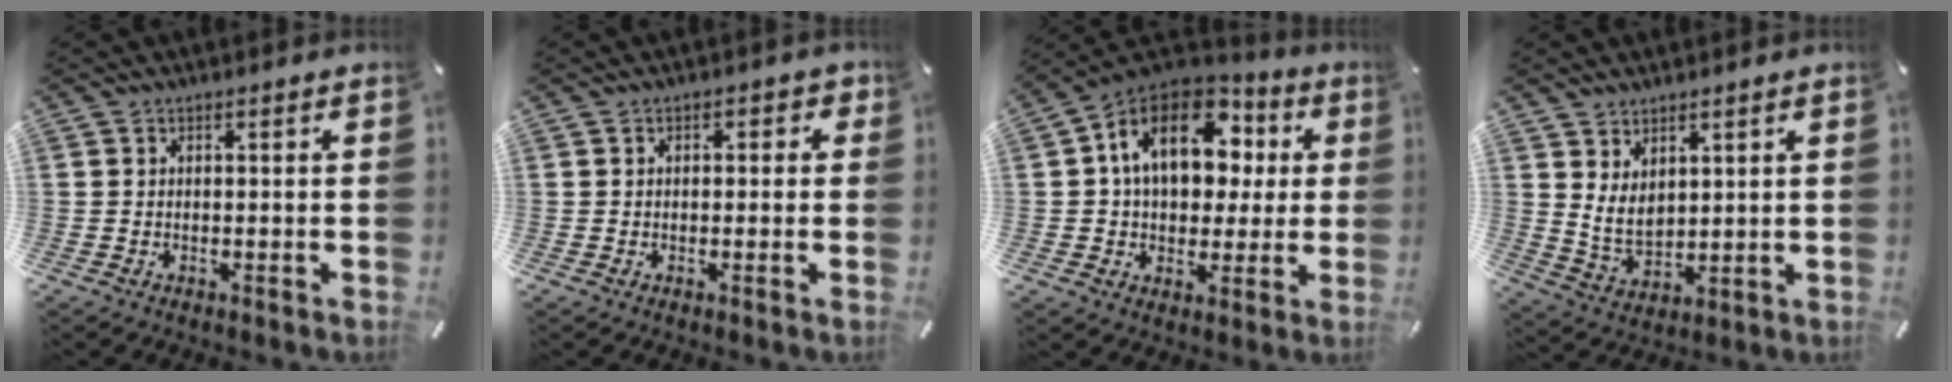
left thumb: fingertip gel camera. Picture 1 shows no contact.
{"total": 1.5, "force": [-0.2, 1.2, 0.9], "torque": [-0.008, 0.003, -0.008]}
{"total": 17.1, "force": [4.4, 12.2, 11.2], "torque": [-0.210, -0.003, 0.078]}
{"total": 5.8, "force": [3.3, 3.9, 2.8], "torque": [-0.069, -0.022, 0.059]}